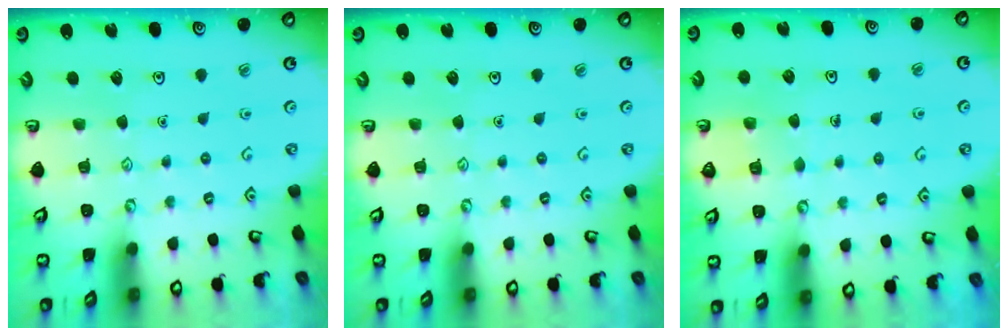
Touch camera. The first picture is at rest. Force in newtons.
{"total": 0.0}
{"total": 2.2, "press": 2.2, "slide": 0.0}